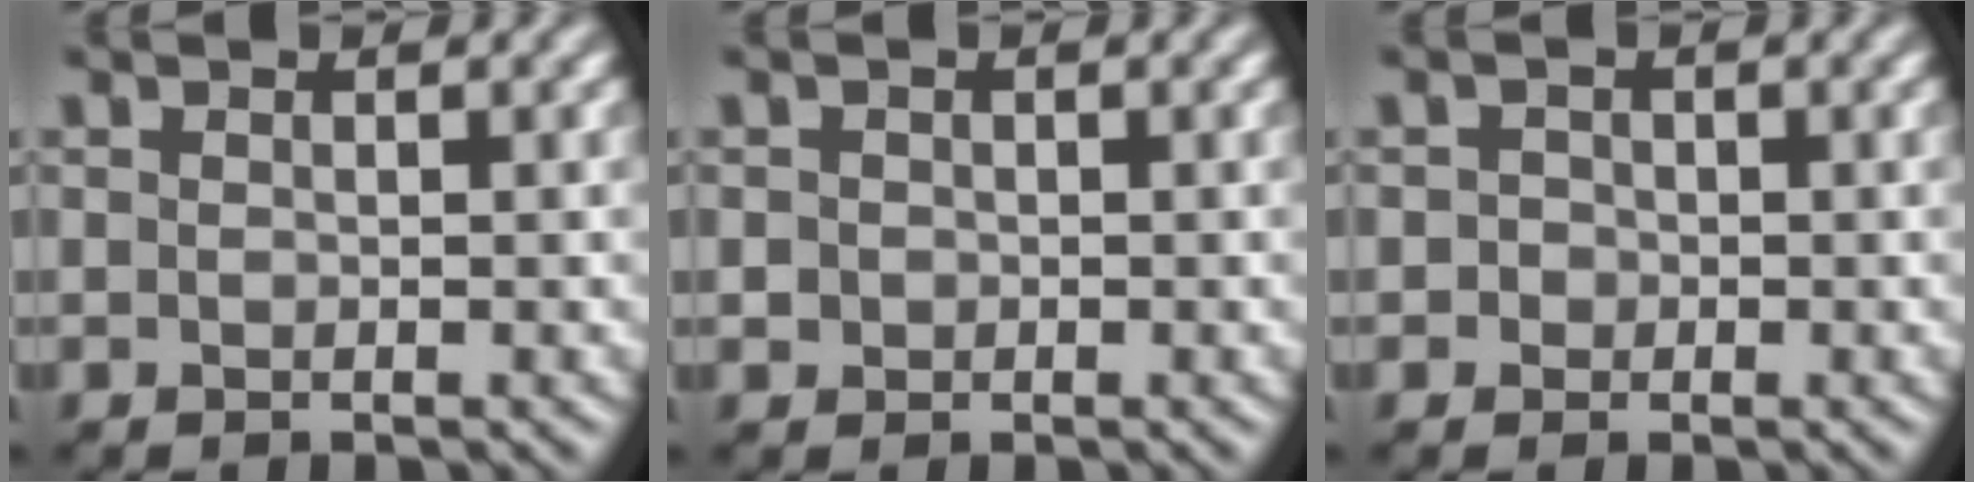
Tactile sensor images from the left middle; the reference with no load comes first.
{"total": 0.9, "force": [0.0, 0.9, 0.2], "torque": [0.005, -0.003, 0.000]}
{"total": 1.2, "force": [0.0, 1.2, 0.3], "torque": [0.011, 0.002, -0.008]}